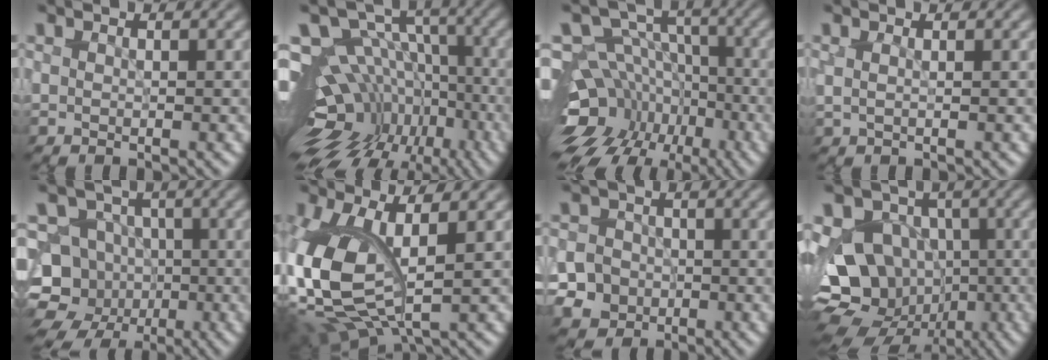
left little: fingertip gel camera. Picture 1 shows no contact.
{"total": 16.4, "force": [-6.8, 11.5, 9.4], "torque": [-0.158, 0.012, -0.069]}
{"total": 15.1, "force": [-6.9, 11.4, 7.1], "torque": [-0.132, -0.018, -0.092]}
{"total": 0.6, "force": [0.3, 0.2, 0.5], "torque": [-0.010, -0.001, 0.002]}
{"total": 10.1, "force": [-4.1, 8.8, 3.0], "torque": [-0.049, -0.011, -0.083]}
{"total": 10.0, "force": [0.0, 5.1, 8.6], "torque": [-0.211, -0.021, 0.007]}
{"total": 6.6, "force": [-2.7, 5.9, 1.3], "torque": [-0.017, -0.007, -0.068]}
{"total": 14.8, "force": [-2.7, 12.6, 7.4], "torque": [-0.142, -0.006, -0.049]}